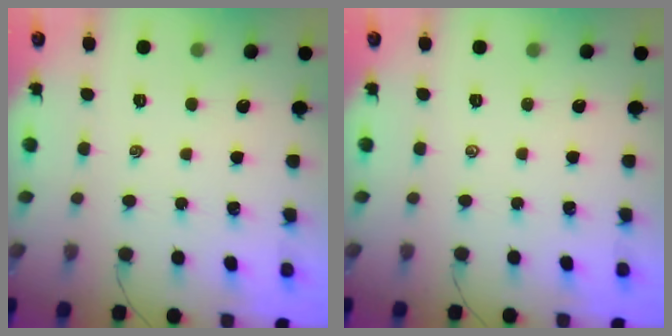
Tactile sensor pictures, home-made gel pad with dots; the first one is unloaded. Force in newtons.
{"total": 0.0}